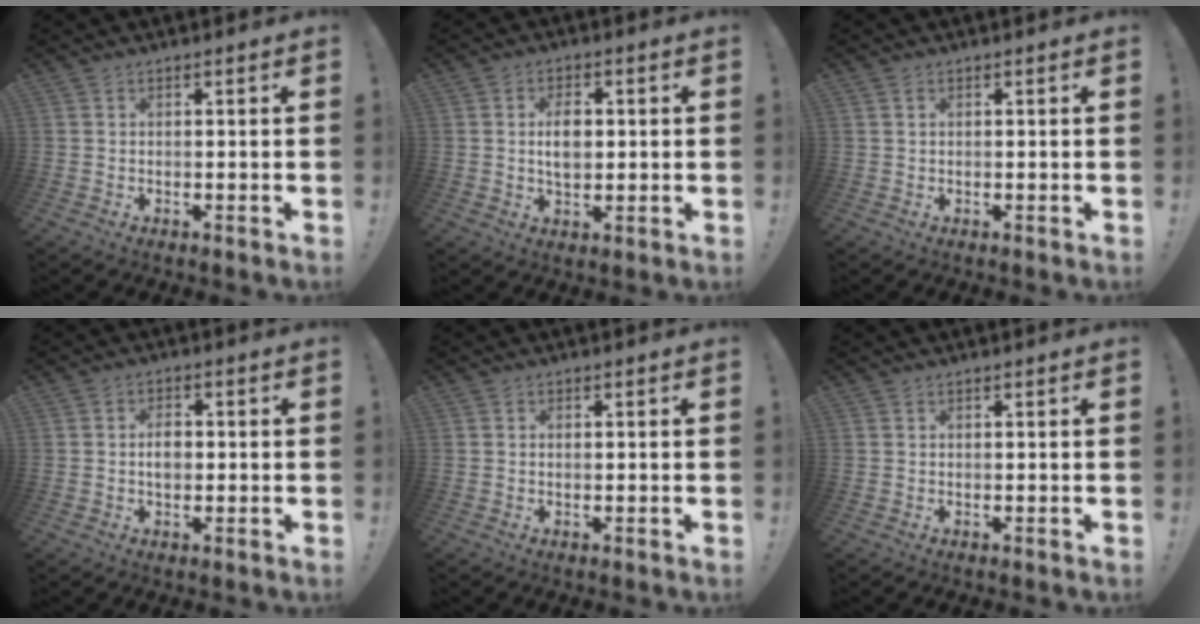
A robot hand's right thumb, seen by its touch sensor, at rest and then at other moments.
{"total": 6.8, "force": [0.9, 4.5, 5.0], "torque": [-0.074, -0.001, 0.011]}
{"total": 0.7, "force": [0.5, 0.4, 0.3], "torque": [-0.008, 0.001, 0.010]}
{"total": 4.0, "force": [0.0, 2.8, 2.8], "torque": [-0.031, 0.001, -0.006]}
{"total": 0.5, "force": [0.2, 0.4, 0.3], "torque": [-0.007, 0.002, 0.004]}
{"total": 0.0}